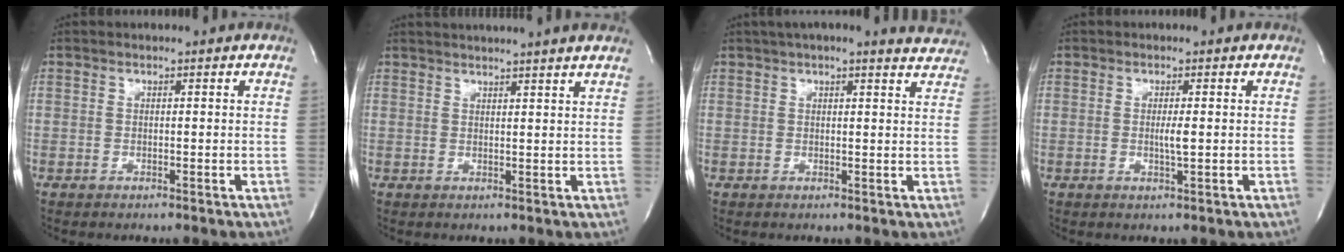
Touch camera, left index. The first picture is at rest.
{"total": 9.9, "force": [9.0, -1.1, 4.1], "torque": [-0.059, 0.019, 0.101]}
{"total": 10.6, "force": [9.7, 1.2, 4.3], "torque": [-0.051, 0.007, 0.101]}
{"total": 1.8, "force": [-0.1, -0.1, 1.8], "torque": [-0.040, -0.006, -0.002]}